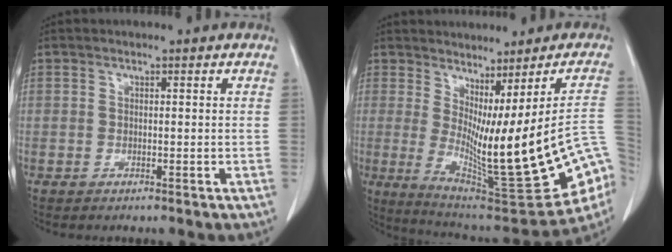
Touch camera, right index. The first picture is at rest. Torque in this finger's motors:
{"motor_torque": [1.64, 0.50, 0.60, 0.21]}